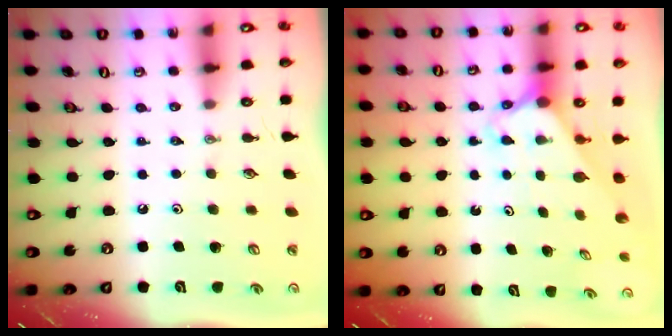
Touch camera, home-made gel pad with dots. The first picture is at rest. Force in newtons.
{"total": 2.3, "press": 2.3, "slide": 0.2}